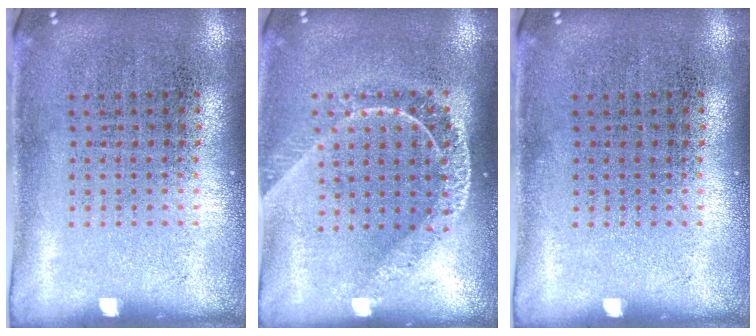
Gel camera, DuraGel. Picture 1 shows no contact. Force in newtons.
{"total": 1.8, "press": 1.5, "slide": 1.0}
{"total": 0.0}